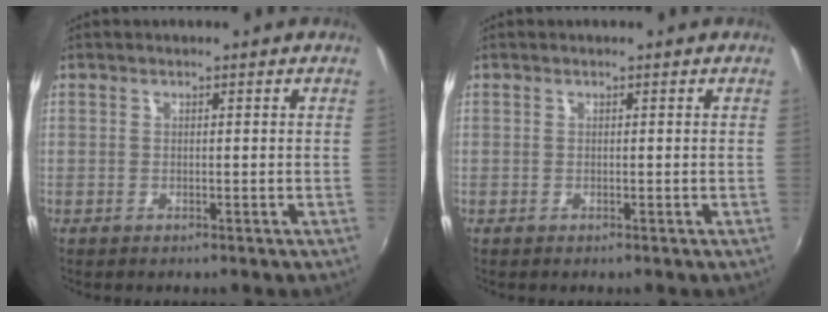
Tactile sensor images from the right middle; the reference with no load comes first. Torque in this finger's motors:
{"motor_torque": [-0.01, 0.00, -0.01, 0.00]}